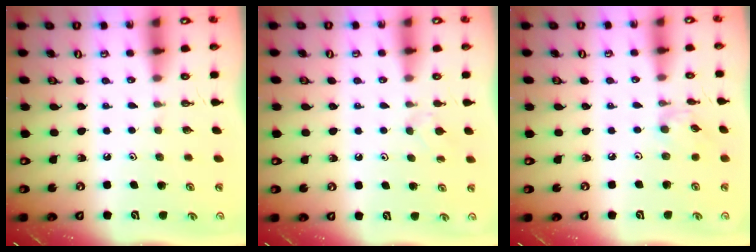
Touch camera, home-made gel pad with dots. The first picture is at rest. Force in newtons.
{"total": 3.3, "press": 3.2, "slide": 0.7}
{"total": 1.6, "press": 1.5, "slide": 0.3}